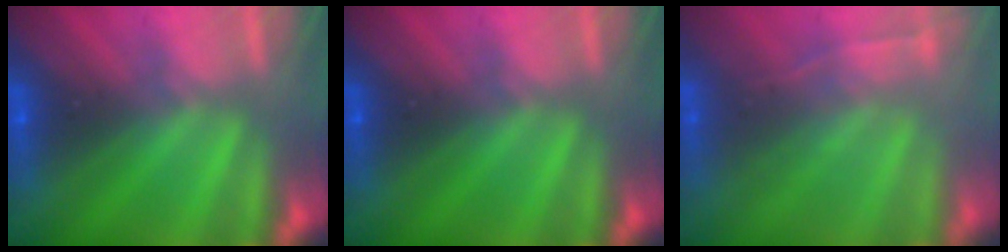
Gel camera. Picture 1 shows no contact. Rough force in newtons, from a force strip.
{"total": 0.0}
{"total": 1.9}